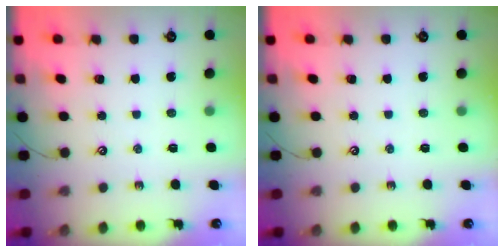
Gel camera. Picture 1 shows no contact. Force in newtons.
{"total": 0.0}